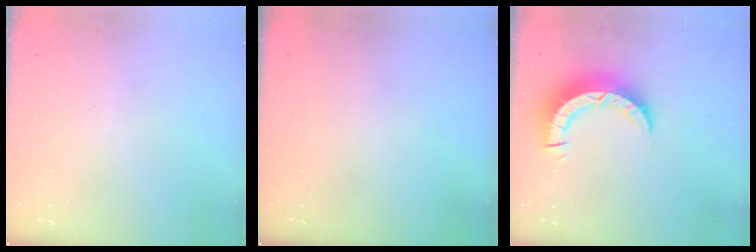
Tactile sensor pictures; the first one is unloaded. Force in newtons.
{"total": 0.0}
{"total": 8.6, "press": 8.5, "slide": 0.9}